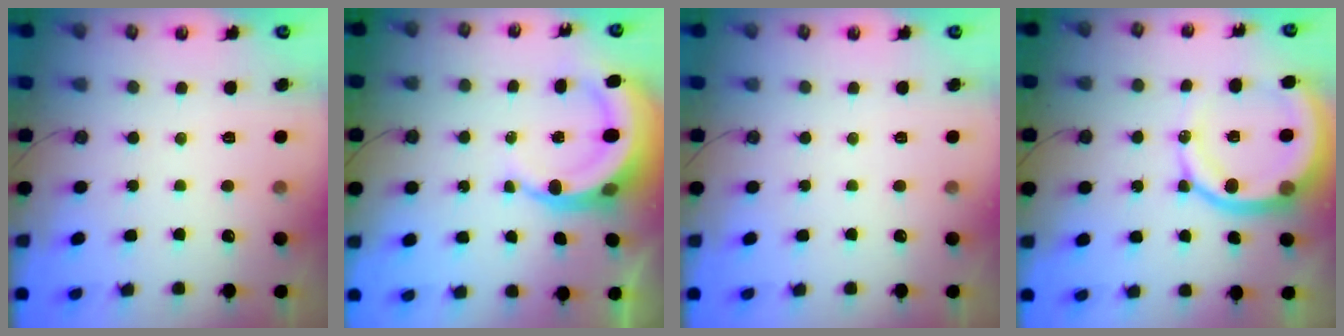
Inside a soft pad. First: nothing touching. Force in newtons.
{"total": 9.3, "press": 9.1, "slide": 2.0}
{"total": 0.0}
{"total": 15.0, "press": 14.8, "slide": 2.0}